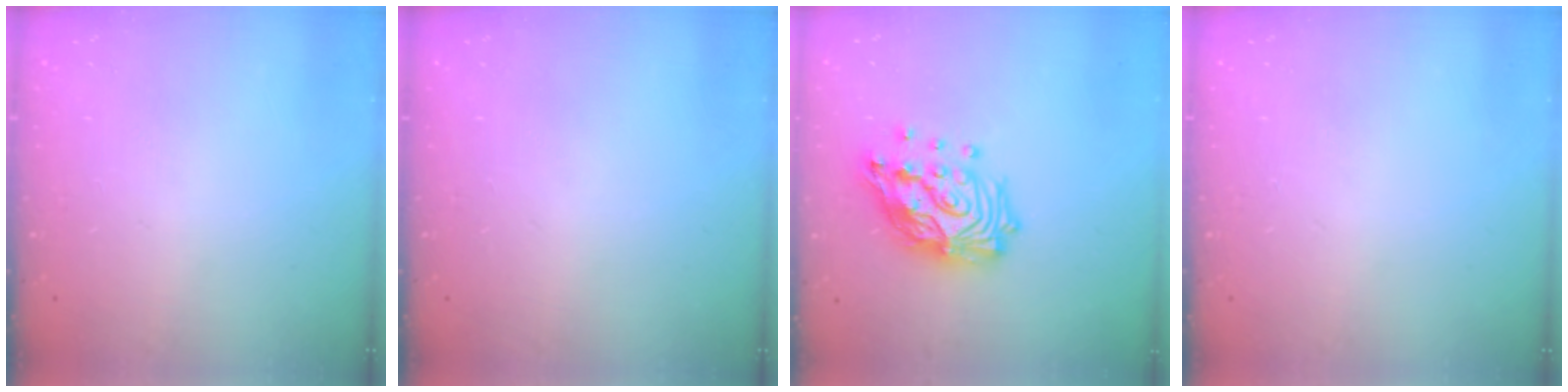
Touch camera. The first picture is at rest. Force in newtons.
{"total": 0.0}
{"total": 18.2, "press": 18.1, "slide": 1.6}
{"total": 0.0}